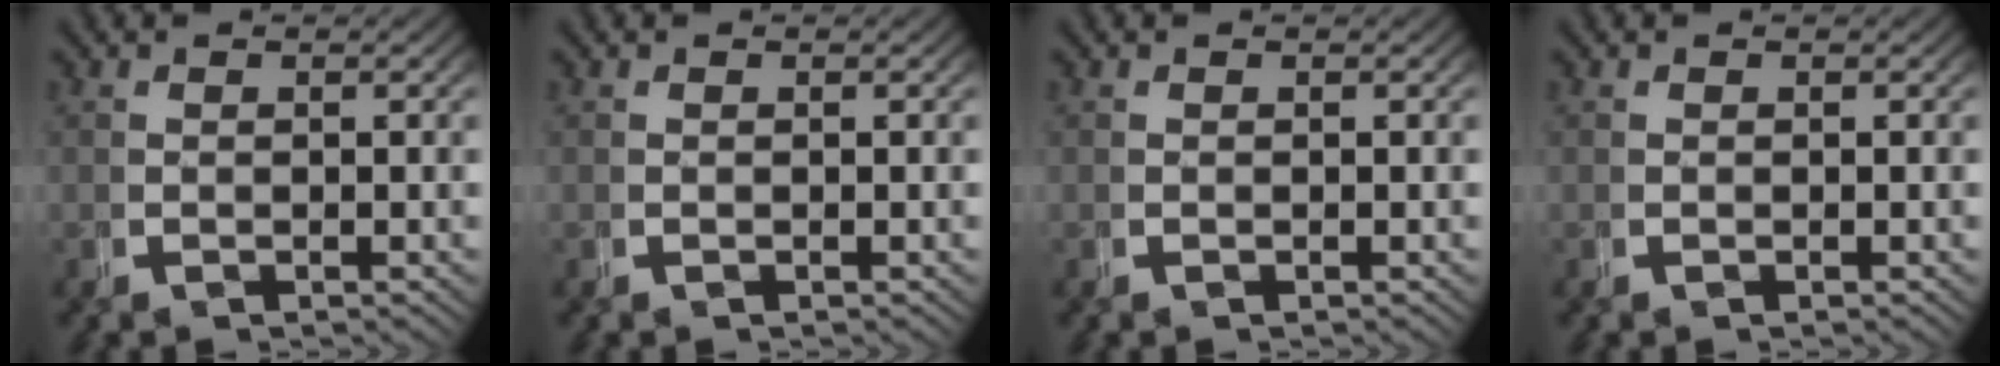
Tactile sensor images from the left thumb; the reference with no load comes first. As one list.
[{"total": 0.0}, {"total": 0.0}, {"total": 0.0}]